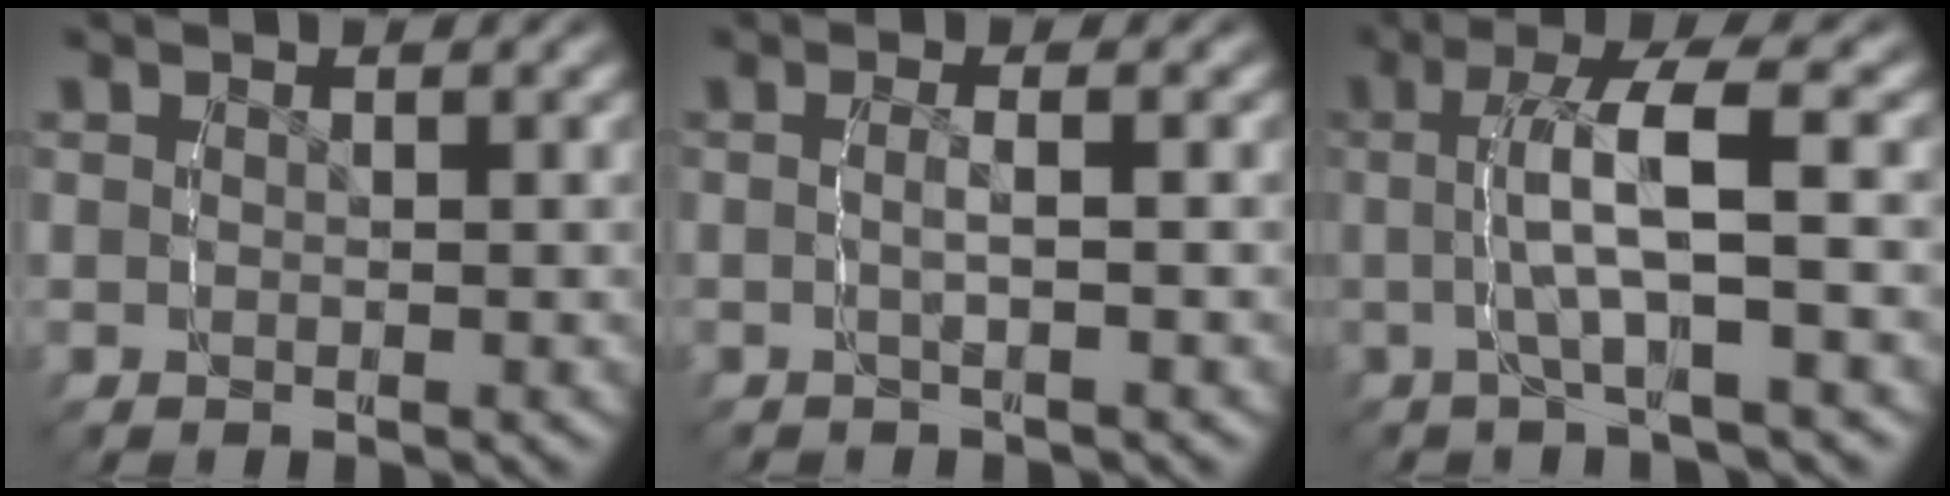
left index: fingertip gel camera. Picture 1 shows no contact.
{"total": 1.6, "force": [-0.7, -0.2, 1.4], "torque": [-0.032, 0.003, -0.017]}
{"total": 4.5, "force": [-0.3, 0.3, 4.4], "torque": [-0.086, 0.013, -0.013]}